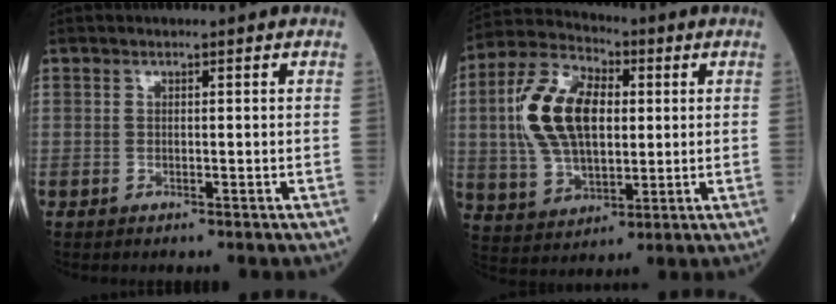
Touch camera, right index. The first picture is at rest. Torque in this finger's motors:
{"motor_torque": [1.97, 0.17, 0.47, 0.11]}